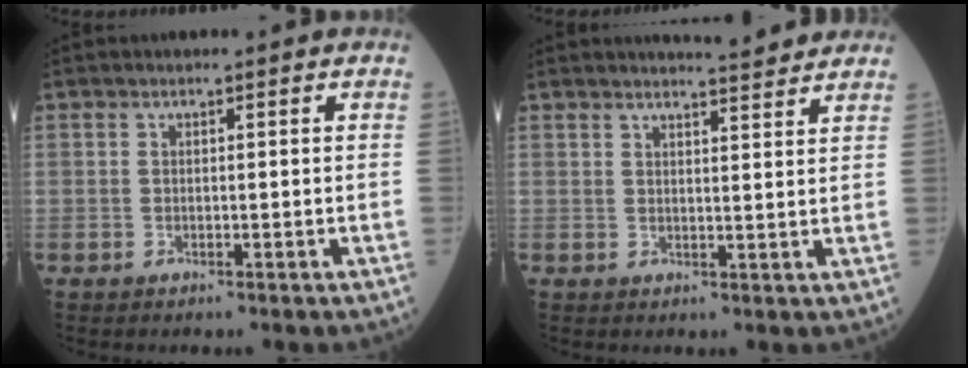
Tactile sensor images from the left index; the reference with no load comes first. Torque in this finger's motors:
{"motor_torque": [0.17, -0.18, 0.08, 0.03]}